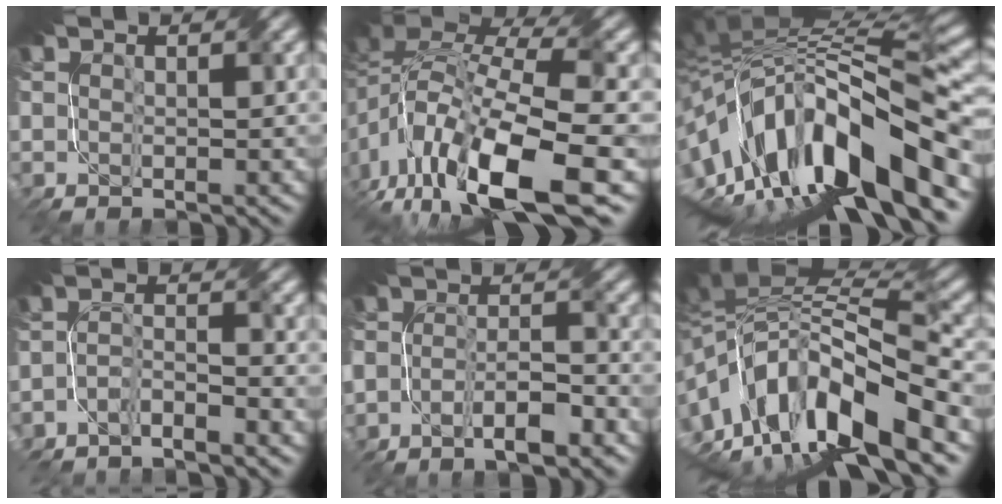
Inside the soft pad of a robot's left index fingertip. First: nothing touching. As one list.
[{"total": 12.8, "force": [-4.7, 5.8, 10.4], "torque": [-0.203, 0.005, -0.076]}, {"total": 14.1, "force": [-2.5, 4.9, 13.0], "torque": [-0.221, 0.037, -0.040]}, {"total": 2.4, "force": [-2.2, 0.2, 0.7], "torque": [-0.017, 0.005, -0.046]}, {"total": 4.1, "force": [-2.6, 1.6, 2.7], "torque": [-0.046, 0.005, -0.045]}, {"total": 11.9, "force": [-3.2, 5.3, 10.2], "torque": [-0.189, 0.023, -0.049]}]